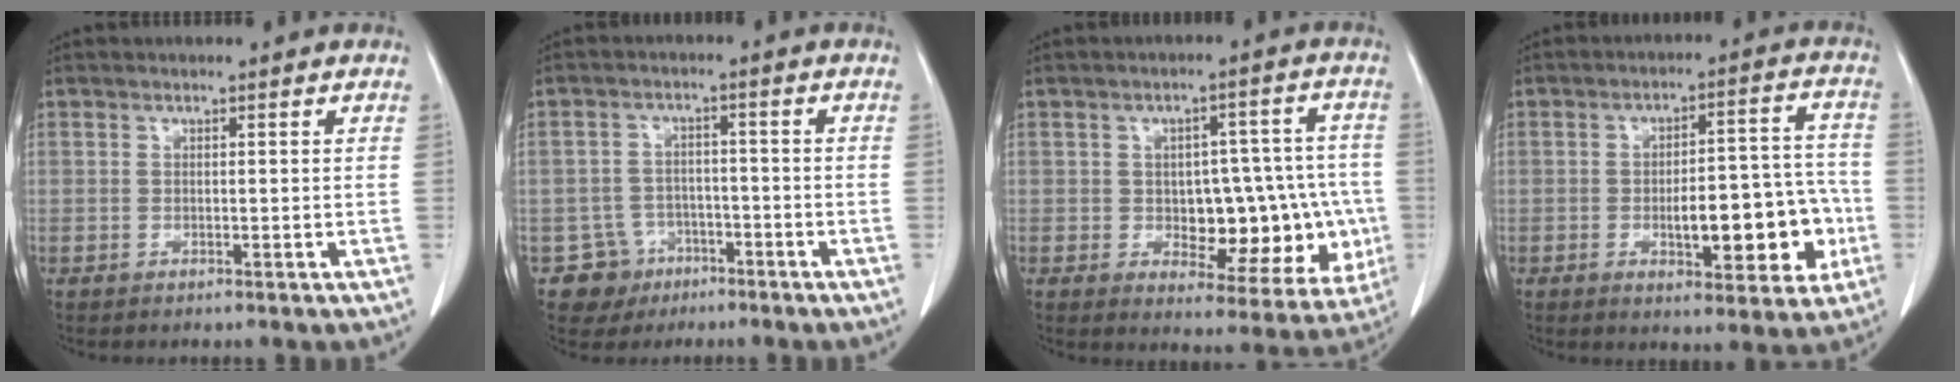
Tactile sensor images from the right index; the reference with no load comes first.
{"total": 5.6, "force": [-3.0, 4.8, -0.1], "torque": [0.008, 0.012, -0.046]}
{"total": 14.6, "force": [-2.2, 7.5, 12.4], "torque": [-0.138, 0.030, -0.006]}
{"total": 12.5, "force": [-3.1, 4.4, 11.3], "torque": [-0.148, 0.027, -0.035]}